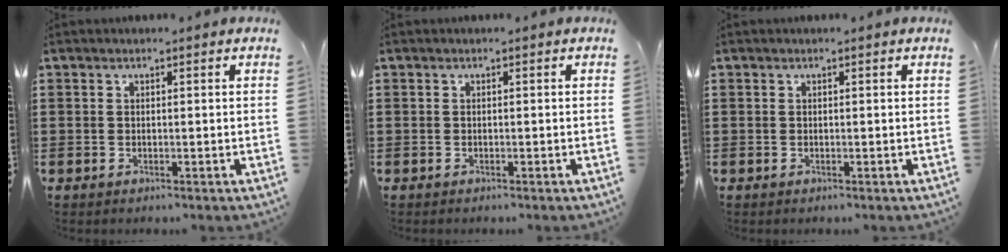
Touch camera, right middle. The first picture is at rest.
{"total": 0.0}
{"total": 0.0}